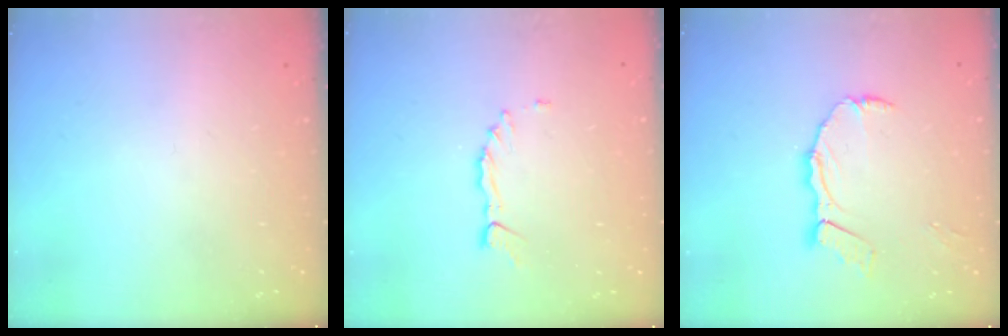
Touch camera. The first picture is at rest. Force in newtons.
{"total": 1.5, "press": 1.5, "slide": 0.2}
{"total": 8.6, "press": 8.6, "slide": 0.9}